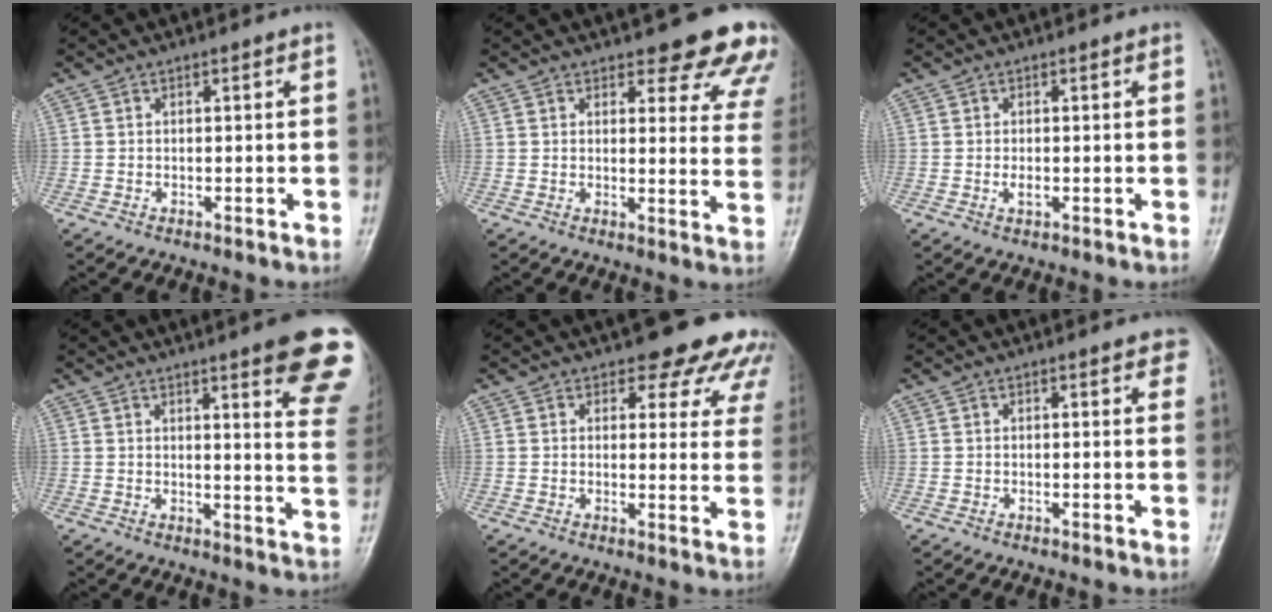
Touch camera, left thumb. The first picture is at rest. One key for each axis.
{"total": 14.6, "fx": 12.1, "fy": 4.8, "fz": 6.7, "tx": -0.025, "ty": -0.063, "tz": 0.117}
{"total": 1.4, "fx": -0.3, "fy": 0.8, "fz": 1.2, "tx": -0.018, "ty": 0.000, "tz": -0.005}
{"total": 14.8, "fx": 9.2, "fy": 2.1, "fz": 11.4, "tx": -0.113, "ty": -0.048, "tz": 0.097}
{"total": 13.1, "fx": 10.8, "fy": 5.1, "fz": 5.3, "tx": -0.001, "ty": -0.056, "tz": 0.102}
{"total": 3.9, "fx": 2.6, "fy": 1.5, "fz": 2.4, "tx": -0.005, "ty": -0.001, "tz": 0.021}